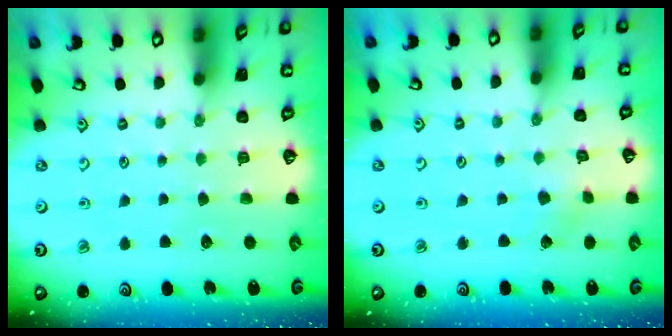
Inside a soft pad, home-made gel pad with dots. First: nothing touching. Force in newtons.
{"total": 2.7, "press": 2.7, "slide": 0.2}